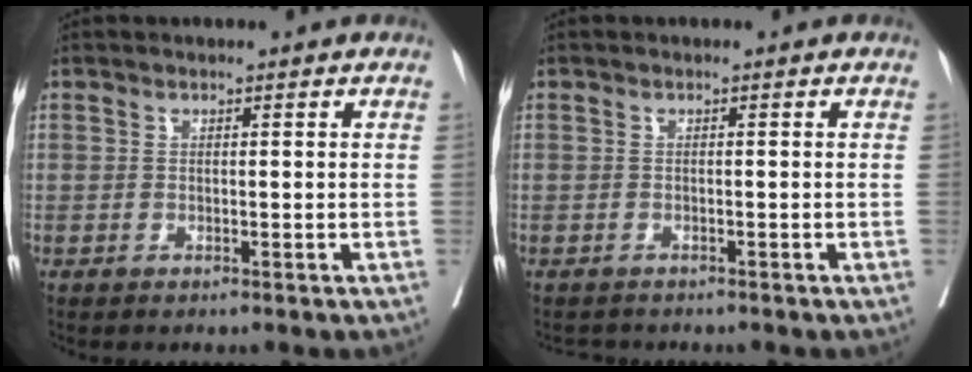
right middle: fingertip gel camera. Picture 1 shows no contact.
{"total": 1.7, "force": [-1.6, 0.6, 0.0], "torque": [-0.002, -0.005, -0.026]}